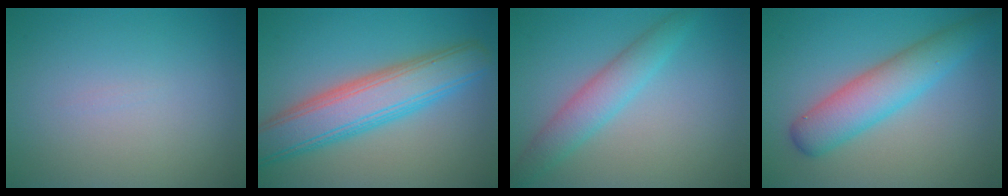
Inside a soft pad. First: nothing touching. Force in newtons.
{"total": 7.3, "press": 7.3, "slide": 0.1}
{"total": 3.4, "press": 3.4, "slide": 0.2}
{"total": 5.2, "press": 5.2, "slide": 0.1}